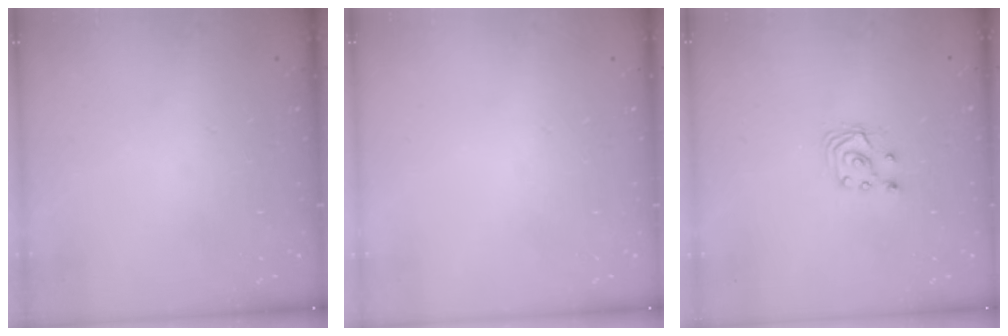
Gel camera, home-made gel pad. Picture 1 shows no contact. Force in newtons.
{"total": 0.0}
{"total": 3.9, "press": 3.9, "slide": 0.4}